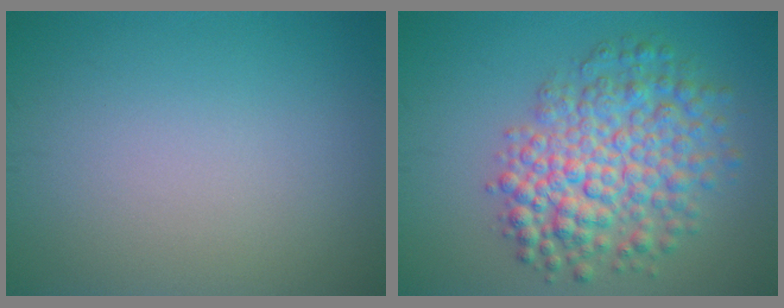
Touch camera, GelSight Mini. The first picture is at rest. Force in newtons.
{"total": 7.4, "press": 7.4, "slide": 0.2}